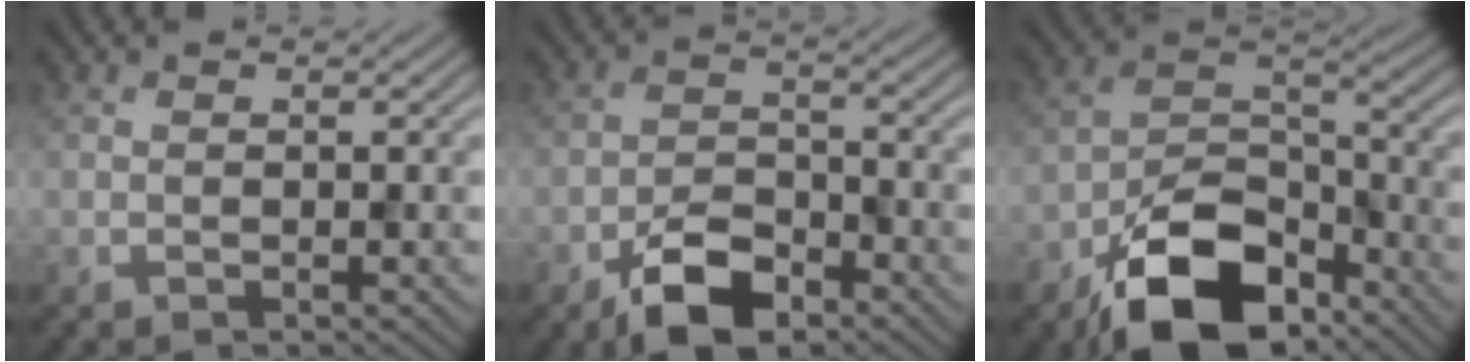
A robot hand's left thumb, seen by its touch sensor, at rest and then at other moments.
{"total": 6.8, "force": [-4.4, 3.2, 4.1], "torque": [-0.068, 0.001, -0.090]}
{"total": 12.6, "force": [-8.4, 6.1, 7.2], "torque": [-0.133, -0.005, -0.164]}